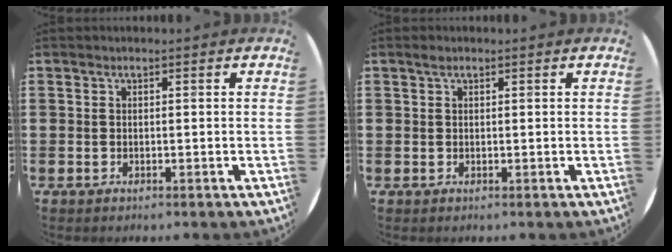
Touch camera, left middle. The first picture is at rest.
{"total": 0.8, "force": [0.6, 0.5, 0.3], "torque": [0.000, 0.000, 0.009]}